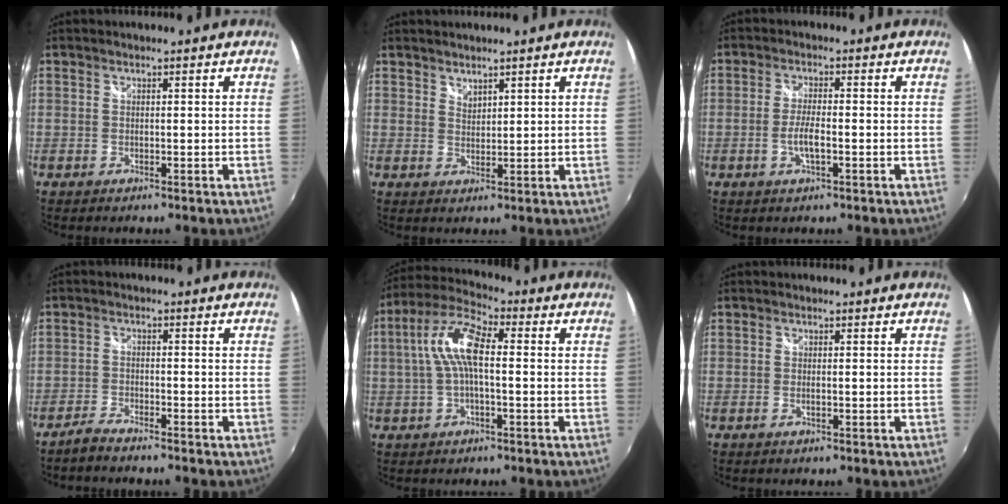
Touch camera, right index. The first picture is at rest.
{"total": 1.9, "force": [1.7, 0.7, 0.3], "torque": [0.001, 0.003, 0.031]}
{"total": 3.9, "force": [-1.3, 0.8, 3.6], "torque": [-0.077, 0.000, -0.025]}
{"total": 3.4, "force": [-3.1, 0.4, 1.3], "torque": [-0.046, -0.004, -0.064]}
{"total": 9.9, "force": [0.5, 3.5, 9.2], "torque": [-0.191, 0.023, 0.007]}
{"total": 0.9, "force": [-0.4, 0.3, 0.8], "torque": [-0.015, 0.000, -0.007]}